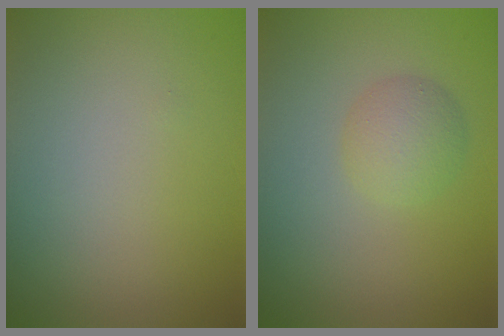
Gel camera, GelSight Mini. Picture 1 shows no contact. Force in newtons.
{"total": 2.6, "press": 2.6, "slide": 0.1}